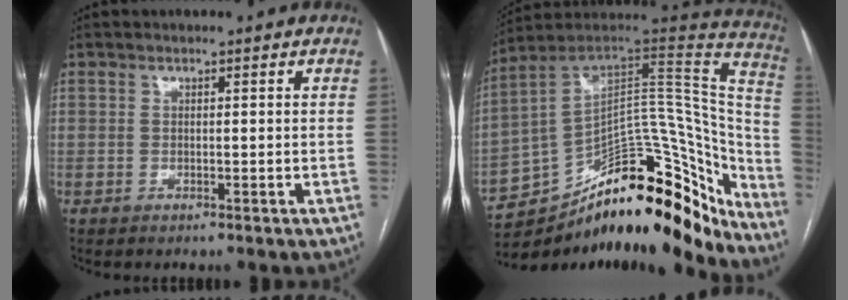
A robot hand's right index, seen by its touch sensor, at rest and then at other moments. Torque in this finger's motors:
{"motor_torque": [1.04, -0.93, 0.27, 0.02]}